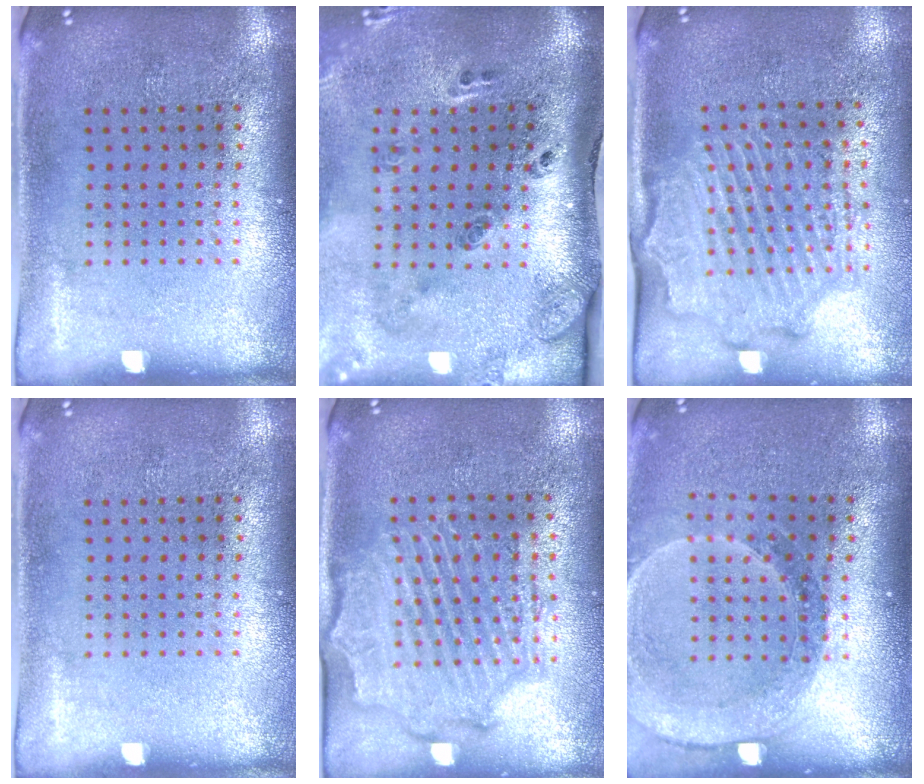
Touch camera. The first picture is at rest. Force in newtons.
{"total": 3.1, "press": 1.7, "slide": 2.6}
{"total": 2.1, "press": 2.1, "slide": 0.4}
{"total": 0.0}
{"total": 2.1, "press": 2.0, "slide": 0.6}
{"total": 1.6, "press": 1.6, "slide": 0.1}